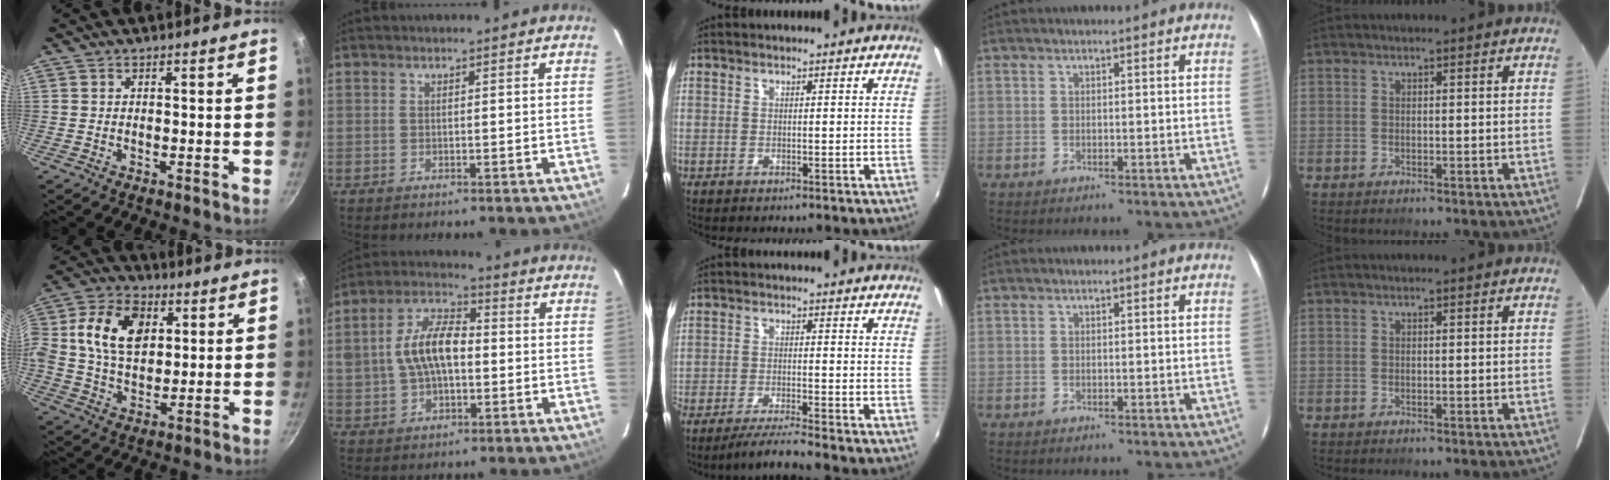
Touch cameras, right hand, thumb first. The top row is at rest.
{"thumb": {"total": 14.9, "force": [3.3, 10.2, 10.3], "torque": [-0.174, 0.009, 0.046]}, "index": {"total": 10.8, "force": [-0.1, 6.1, 8.8], "torque": [-0.178, 0.022, -0.001]}, "middle": {"total": 6.3, "force": [-5.6, -1.0, 2.6], "torque": [-0.070, -0.011, -0.099]}}